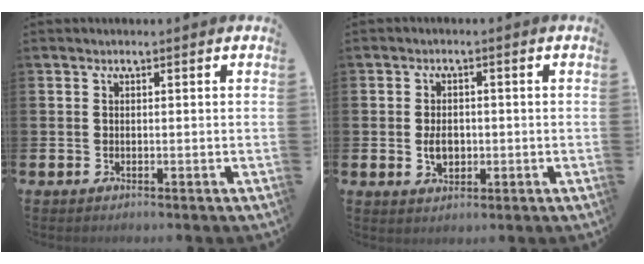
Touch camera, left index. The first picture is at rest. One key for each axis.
{"total": 3.2, "fx": -0.3, "fy": 2.2, "fz": 2.2, "tx": -0.029, "ty": 0.000, "tz": -0.010}